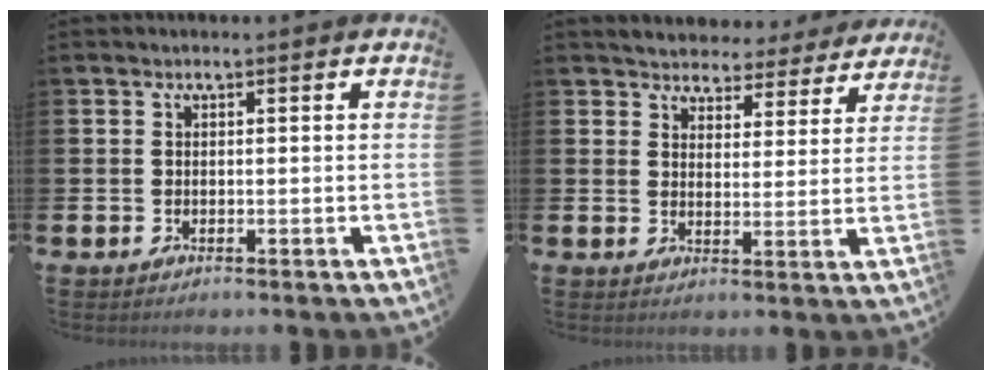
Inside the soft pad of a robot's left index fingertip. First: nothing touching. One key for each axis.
{"total": 4.3, "fx": 4.1, "fy": 1.2, "fz": 0.1, "tx": -0.011, "ty": -0.035, "tz": 0.068}